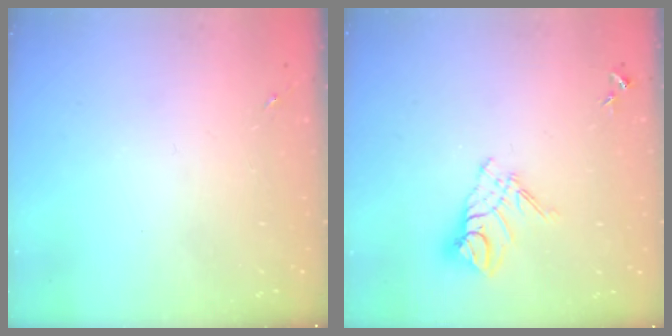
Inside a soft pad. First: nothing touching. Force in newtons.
{"total": 10.9, "press": 10.8, "slide": 0.9}